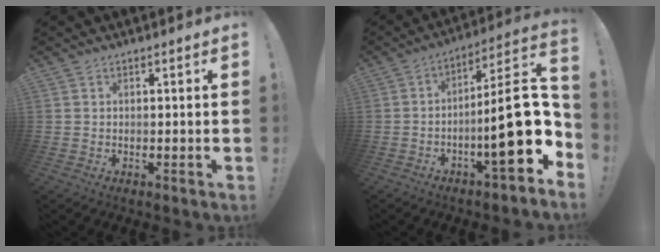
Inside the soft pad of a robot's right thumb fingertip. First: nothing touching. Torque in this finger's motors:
{"motor_torque": [2.29, 2.71, 1.76, -1.01, 0.15]}